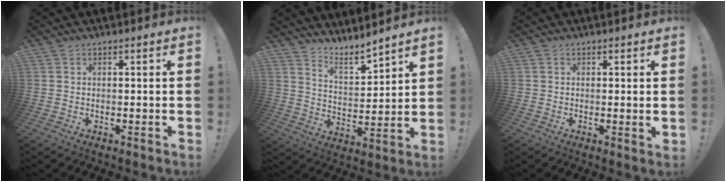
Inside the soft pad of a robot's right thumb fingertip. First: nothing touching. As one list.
[{"total": 7.7, "force": [7.1, 1.8, 2.4], "torque": [-0.034, -0.074, 0.125]}, {"total": 1.3, "force": [0.6, 0.1, 1.1], "torque": [-0.005, -0.007, 0.008]}]